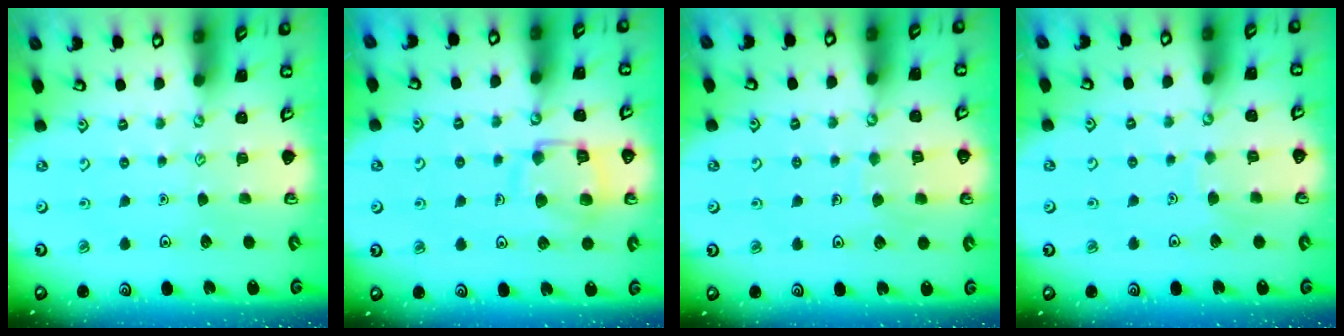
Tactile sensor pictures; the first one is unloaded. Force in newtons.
{"total": 12.8, "press": 12.7, "slide": 1.3}
{"total": 5.6, "press": 5.6, "slide": 0.4}
{"total": 3.7, "press": 3.7, "slide": 0.4}